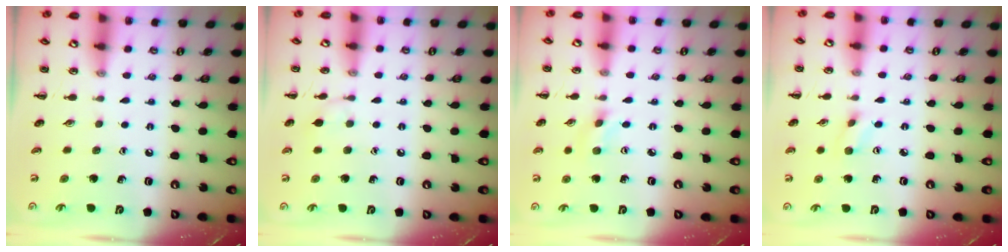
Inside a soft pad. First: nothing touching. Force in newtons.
{"total": 5.2, "press": 4.8, "slide": 2.0}
{"total": 1.1, "press": 1.0, "slide": 0.5}
{"total": 3.4, "press": 3.2, "slide": 1.3}